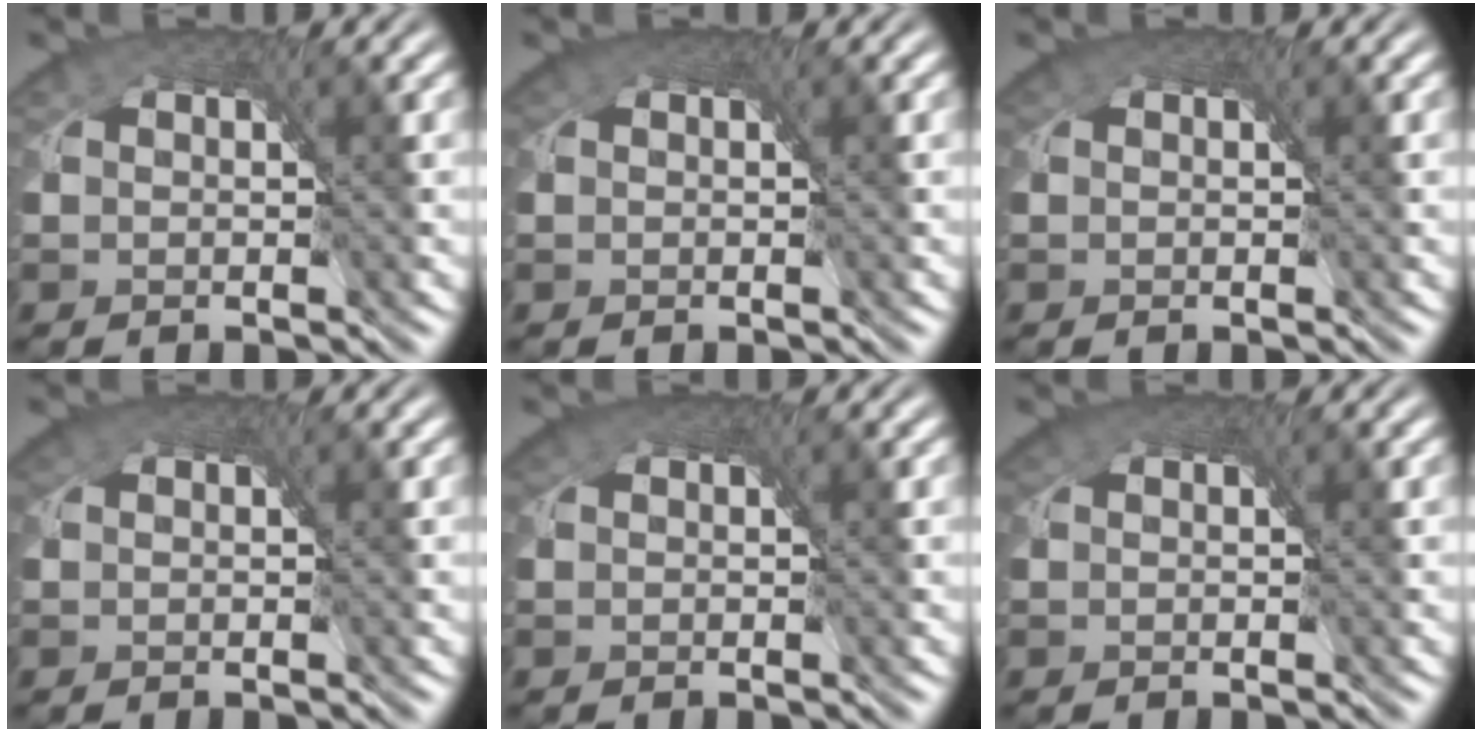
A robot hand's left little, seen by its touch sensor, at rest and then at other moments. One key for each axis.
{"total": 1.8, "fx": 0.7, "fy": 1.5, "fz": 0.8, "tx": -0.017, "ty": 0.001, "tz": 0.005}
{"total": 1.0, "fx": 0.2, "fy": 0.9, "fz": 0.3, "tx": -0.008, "ty": -0.001, "tz": 0.000}
{"total": 1.5, "fx": 0.5, "fy": 1.3, "fz": 0.6, "tx": -0.016, "ty": 0.000, "tz": 0.003}
{"total": 1.7, "fx": 0.6, "fy": 1.4, "fz": 0.7, "tx": -0.017, "ty": 0.001, "tz": 0.005}
{"total": 1.6, "fx": 0.5, "fy": 1.4, "fz": 0.7, "tx": -0.016, "ty": 0.000, "tz": 0.004}